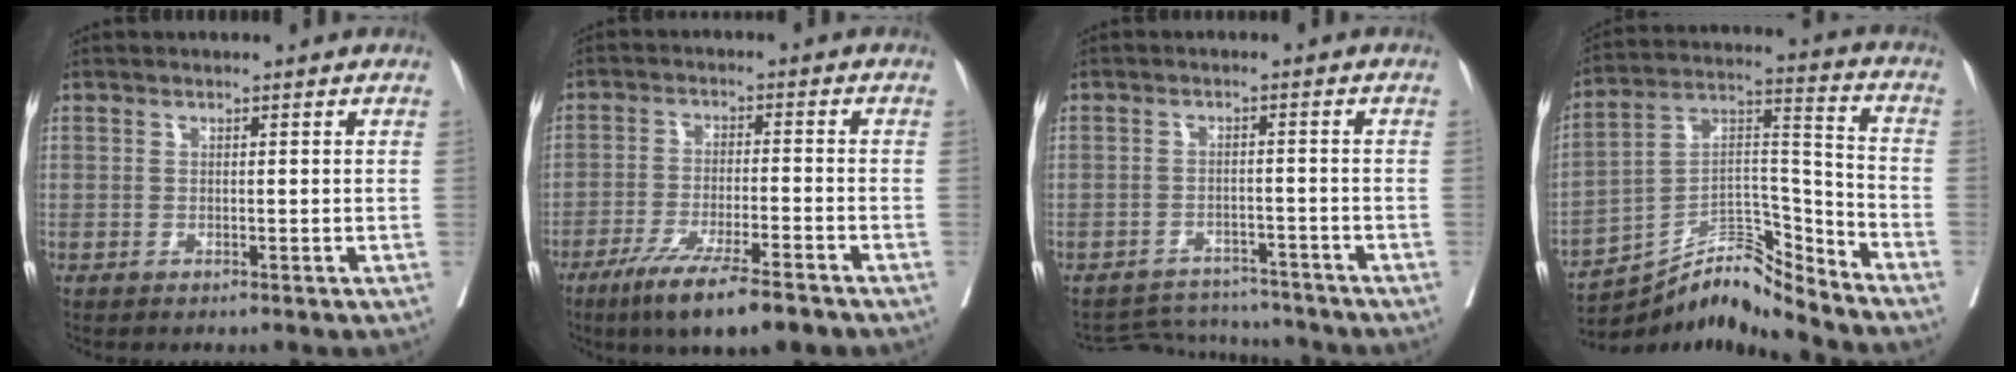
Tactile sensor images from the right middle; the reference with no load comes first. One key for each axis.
{"total": 11.7, "fx": -8.3, "fy": 0.5, "fz": 8.2, "tx": -0.137, "ty": -0.031, "tz": -0.133}
{"total": 6.7, "fx": -6.6, "fy": 0.9, "fz": -1.2, "tx": 0.012, "ty": 0.013, "tz": -0.095}
{"total": 11.8, "fx": -11.6, "fy": -0.4, "fz": 2.3, "tx": -0.037, "ty": 0.062, "tz": -0.208}